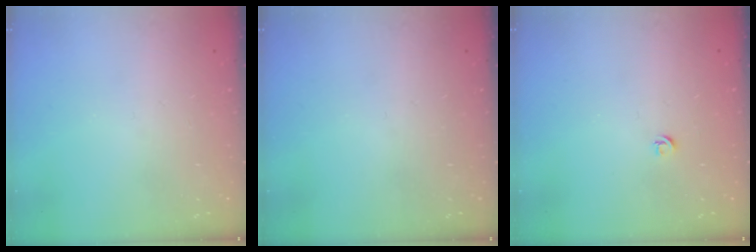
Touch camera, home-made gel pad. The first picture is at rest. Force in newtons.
{"total": 0.0}
{"total": 3.9, "press": 3.9, "slide": 0.7}